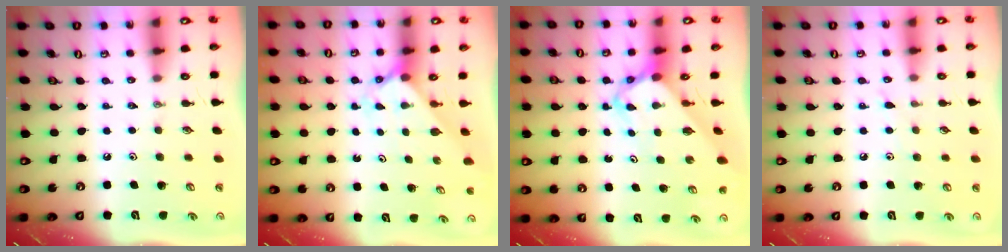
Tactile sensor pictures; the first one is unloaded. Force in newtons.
{"total": 2.0, "press": 2.0, "slide": 0.2}
{"total": 4.9, "press": 4.9, "slide": 0.6}
{"total": 5.1, "press": 5.1, "slide": 0.3}